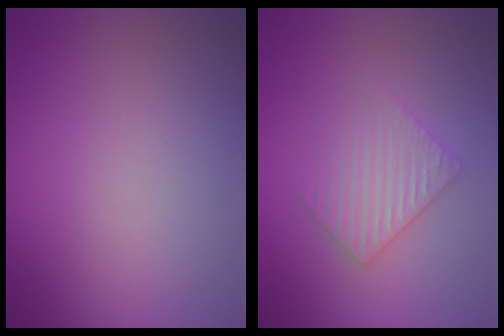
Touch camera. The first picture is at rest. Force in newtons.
{"total": 3.0, "press": 2.9, "slide": 0.6}